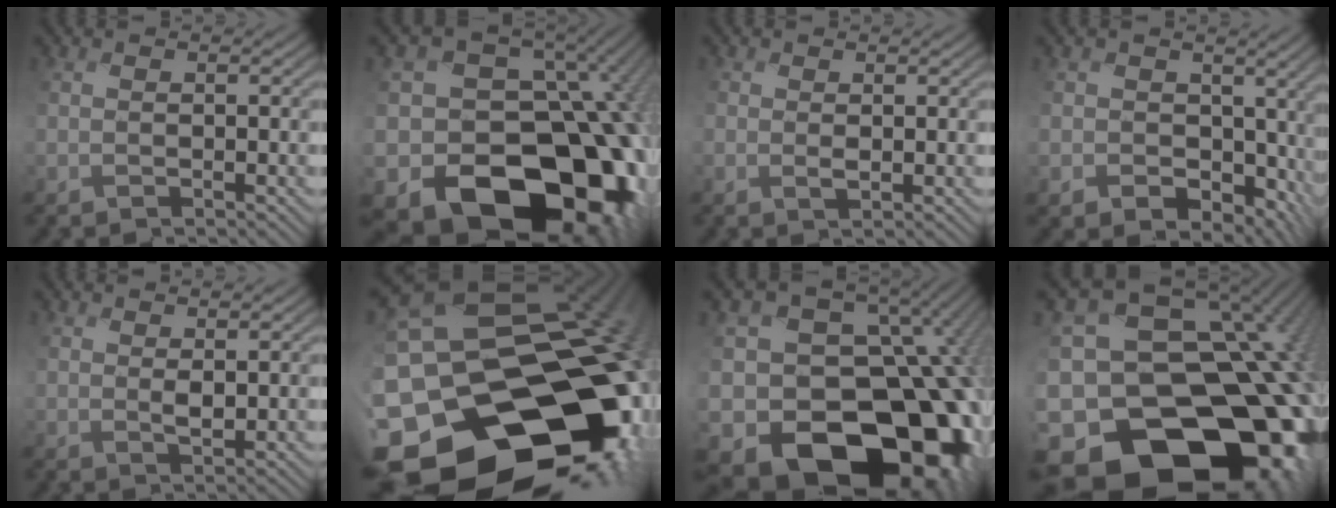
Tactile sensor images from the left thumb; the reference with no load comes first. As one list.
[{"total": 23.0, "force": [-10.2, 16.8, 12.1], "torque": [-0.173, -0.057, -0.157]}, {"total": 0.7, "force": [0.3, 0.4, 0.4], "torque": [-0.011, -0.003, 0.003]}, {"total": 10.3, "force": [-0.8, 8.3, 6.1], "torque": [-0.114, -0.055, 0.001]}, {"total": 1.8, "force": [1.1, 0.7, 1.3], "torque": [-0.034, -0.005, 0.021]}, {"total": 24.6, "force": [-10.2, 19.0, 11.8], "torque": [-0.184, -0.085, -0.181]}, {"total": 24.1, "force": [-12.7, 15.7, 13.1], "torque": [-0.199, -0.052, -0.191]}, {"total": 26.2, "force": [-13.1, 19.4, 11.7], "torque": [-0.142, -0.069, -0.248]}]